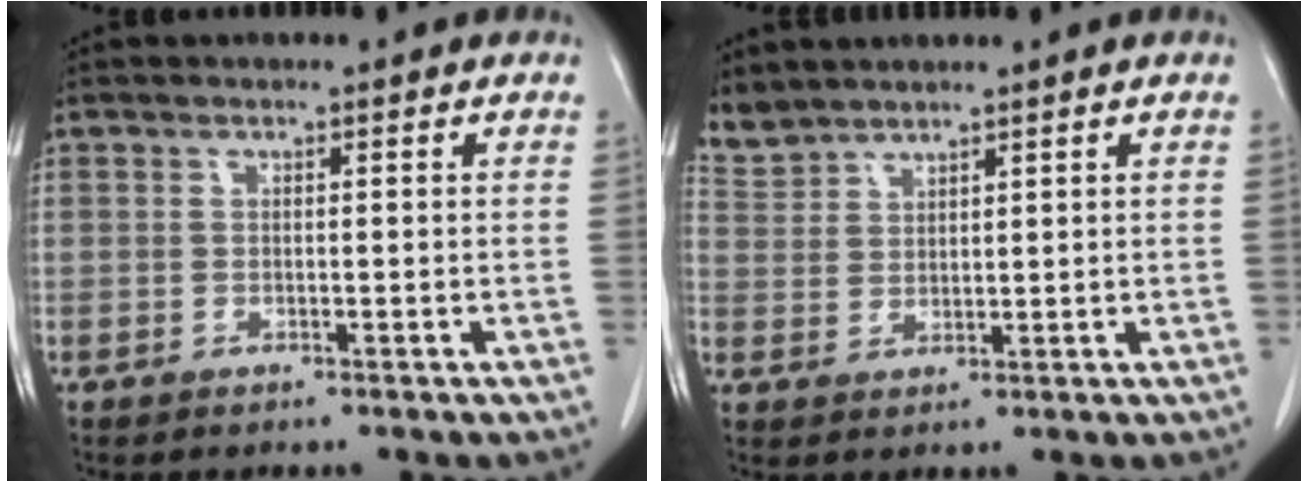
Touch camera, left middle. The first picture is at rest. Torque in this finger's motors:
{"motor_torque": [0.91, -0.97, 0.00, 0.01]}